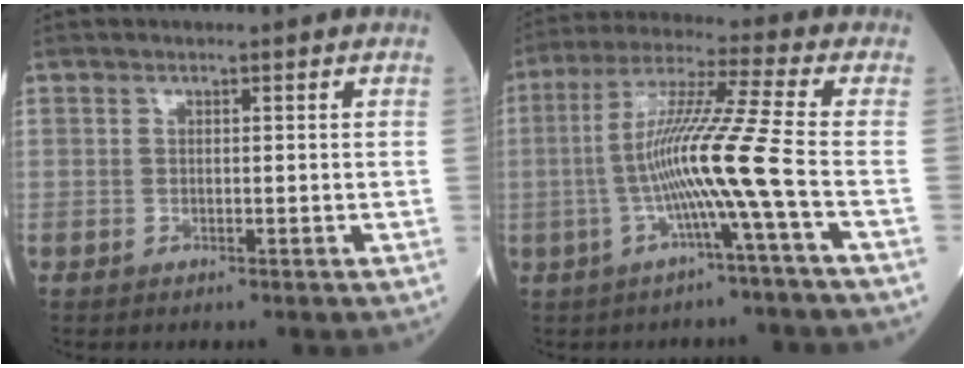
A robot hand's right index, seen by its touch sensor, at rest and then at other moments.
{"total": 11.2, "force": [-2.7, -2.5, 10.6], "torque": [-0.211, 0.012, -0.051]}